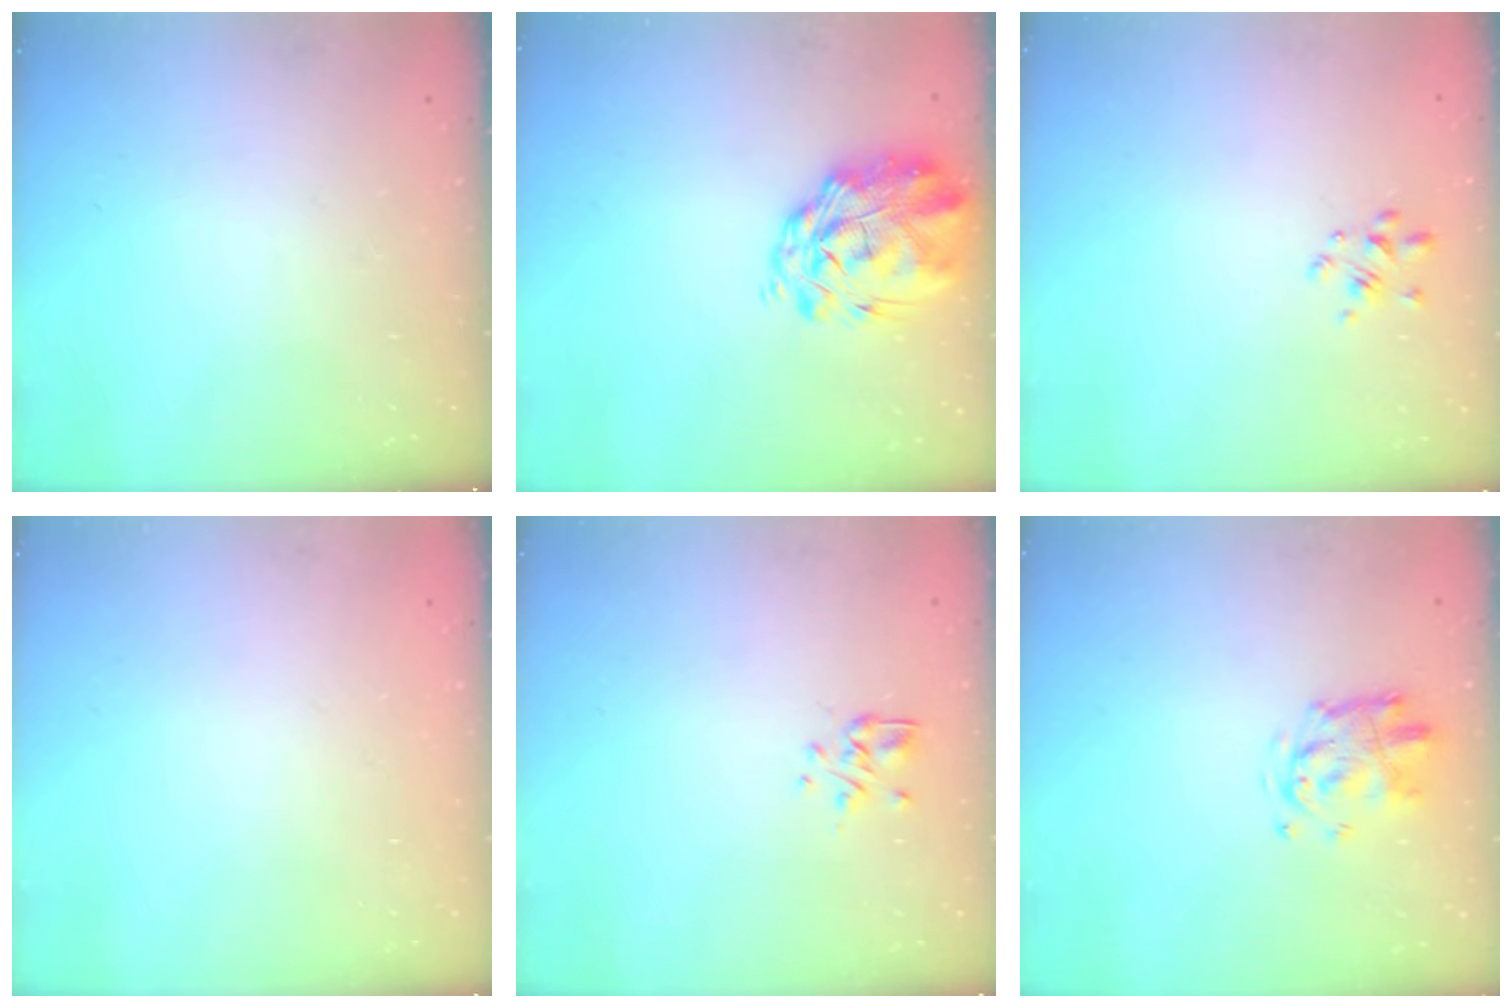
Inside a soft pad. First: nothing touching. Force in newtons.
{"total": 3.1, "press": 2.7, "slide": 1.6}
{"total": 2.6, "press": 2.3, "slide": 1.2}
{"total": 1.8, "press": 1.8, "slide": 0.2}
{"total": 2.9, "press": 2.6, "slide": 1.4}
{"total": 3.2, "press": 3.1, "slide": 0.5}